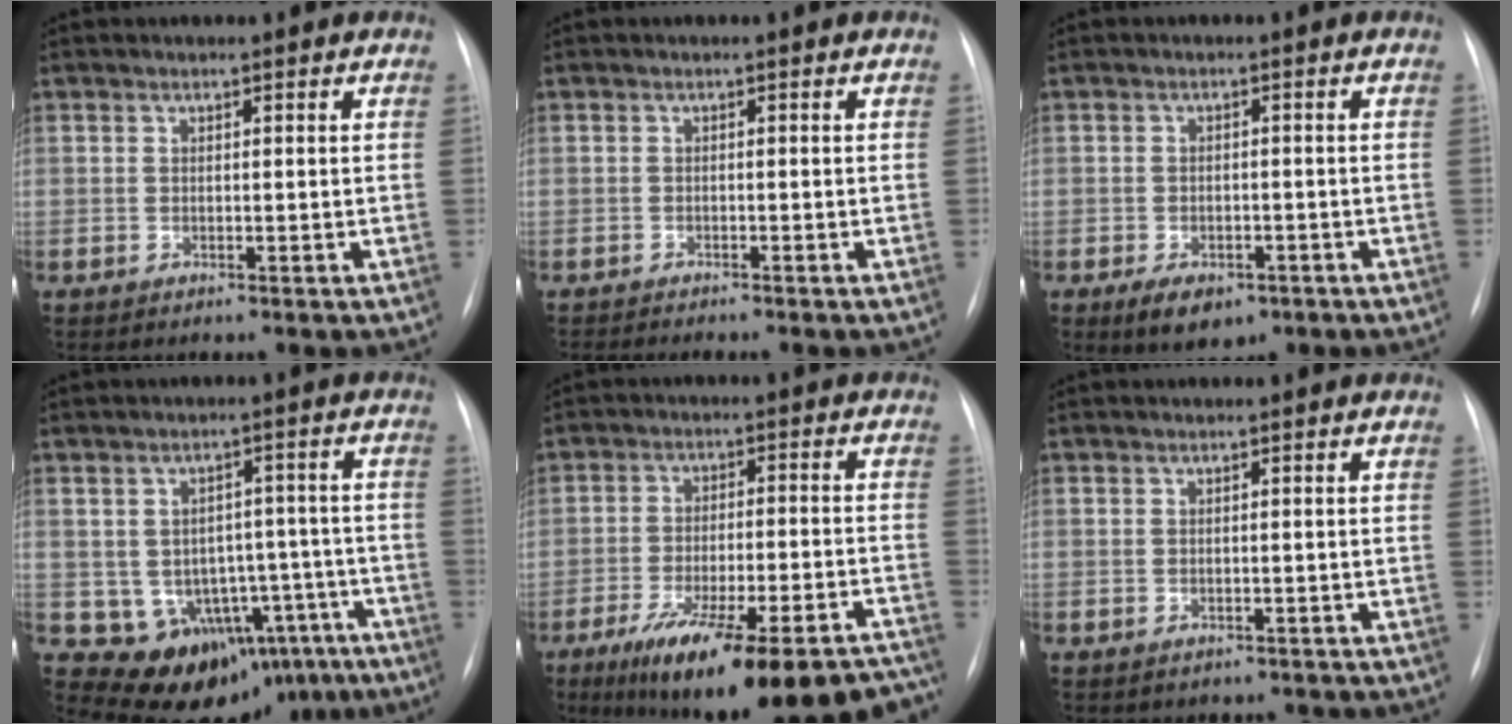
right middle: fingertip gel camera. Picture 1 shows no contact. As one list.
[{"total": 5.9, "force": [-5.2, 0.2, 2.8], "torque": [-0.031, -0.009, -0.072]}, {"total": 6.0, "force": [-3.6, 3.4, 3.4], "torque": [-0.055, -0.003, -0.048]}, {"total": 14.4, "force": [-8.6, 9.6, 6.3], "torque": [-0.059, 0.043, -0.107]}, {"total": 24.2, "force": [-19.0, 4.7, 14.2], "torque": [-0.166, -0.006, -0.268]}, {"total": 2.7, "force": [-2.3, 1.4, 0.4], "torque": [-0.014, 0.005, -0.023]}]